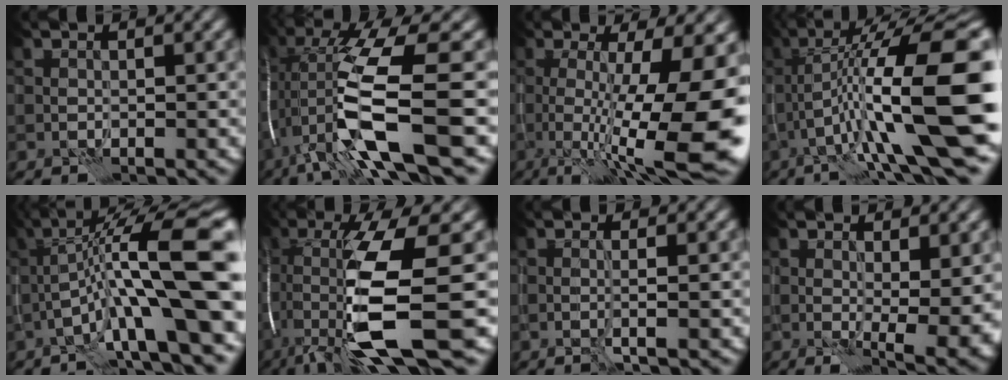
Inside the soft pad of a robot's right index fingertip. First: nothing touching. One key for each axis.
{"total": 13.2, "fx": -3.0, "fy": 3.1, "fz": 12.5, "tx": -0.258, "ty": -0.007, "tz": -0.042}
{"total": 12.8, "fx": -1.6, "fy": 3.0, "fz": 12.3, "tx": -0.182, "ty": -0.017, "tz": -0.019}
{"total": 15.4, "fx": -1.9, "fy": 3.3, "fz": 15.0, "tx": -0.244, "ty": 0.024, "tz": -0.026}
{"total": 15.1, "fx": -1.3, "fy": 3.2, "fz": 14.7, "tx": -0.236, "ty": 0.032, "tz": -0.016}
{"total": 12.4, "fx": -3.7, "fy": 2.3, "fz": 11.6, "tx": -0.225, "ty": -0.013, "tz": -0.061}
{"total": 1.2, "fx": -0.2, "fy": 0.0, "fz": 1.2, "tx": -0.018, "ty": -0.001, "tz": -0.008}
{"total": 6.4, "fx": -0.5, "fy": 2.1, "fz": 6.0, "tx": -0.087, "ty": -0.019, "tz": 0.003}